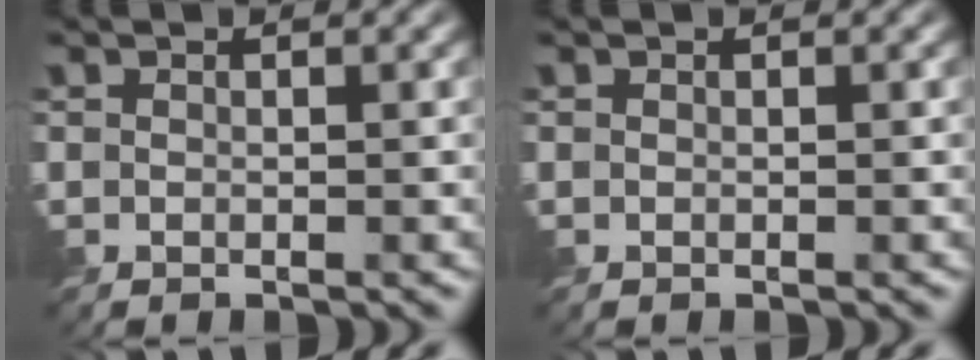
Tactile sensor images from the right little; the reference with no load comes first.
{"total": 0.0}